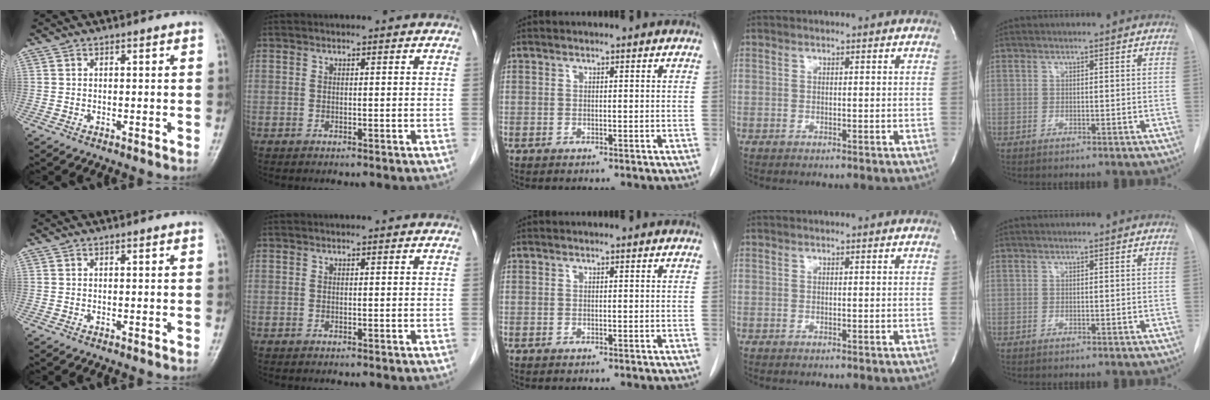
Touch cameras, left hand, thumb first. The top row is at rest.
{}